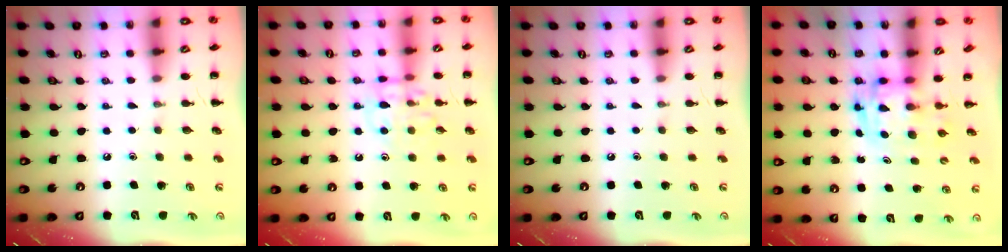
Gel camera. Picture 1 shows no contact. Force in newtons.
{"total": 11.2, "press": 11.1, "slide": 0.9}
{"total": 0.0}
{"total": 2.8, "press": 2.8, "slide": 0.5}